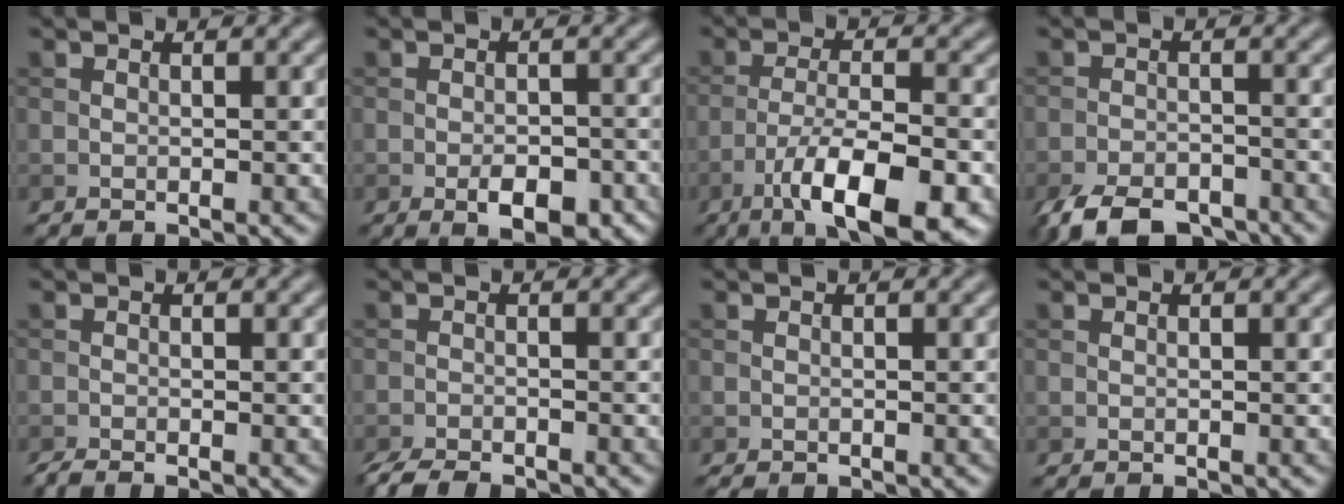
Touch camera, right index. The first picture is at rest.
{"total": 4.1, "force": [-1.9, 1.9, 3.1], "torque": [-0.046, -0.004, -0.027]}
{"total": 9.8, "force": [-5.5, 2.8, 7.6], "torque": [-0.127, -0.002, -0.092]}
{"total": 6.7, "force": [-5.2, 2.7, 3.2], "torque": [-0.047, -0.014, -0.094]}
{"total": 1.3, "force": [-1.0, 0.1, 0.7], "torque": [-0.013, -0.005, -0.023]}
{"total": 3.7, "force": [-3.3, 0.8, 1.5], "torque": [-0.028, -0.012, -0.063]}
{"total": 0.5, "force": [-0.4, 0.1, 0.3], "torque": [-0.006, -0.001, -0.006]}
{"total": 0.0}